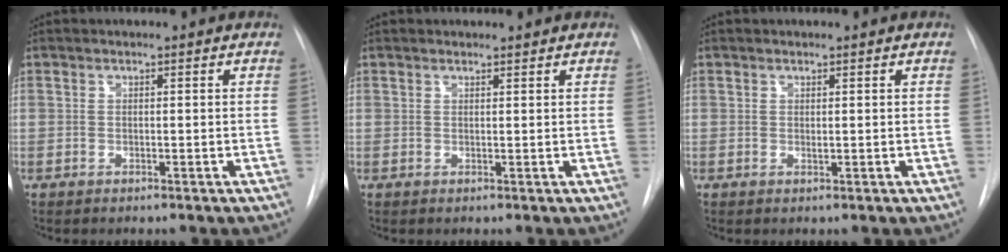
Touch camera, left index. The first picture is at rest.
{"total": 0.9, "force": [0.9, 0.2, -0.1], "torque": [-0.006, 0.003, 0.016]}
{"total": 0.0}